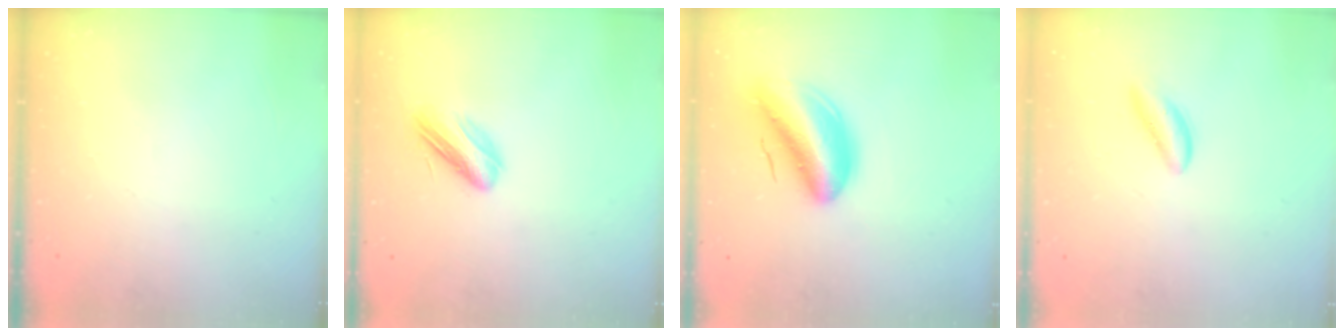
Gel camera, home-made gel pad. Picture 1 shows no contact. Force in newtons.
{"total": 7.0, "press": 7.0, "slide": 0.9}
{"total": 8.9, "press": 8.4, "slide": 2.9}
{"total": 1.6, "press": 1.5, "slide": 0.3}